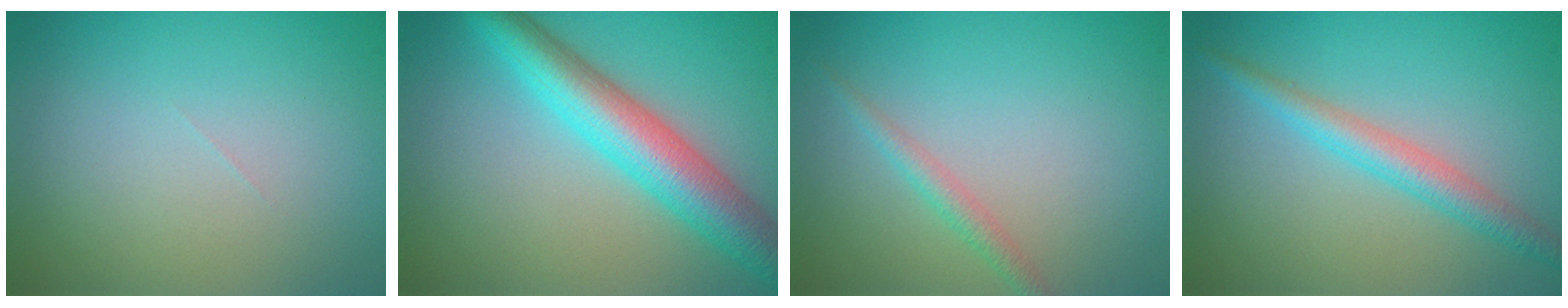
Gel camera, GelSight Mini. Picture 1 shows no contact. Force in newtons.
{"total": 6.8, "press": 6.8, "slide": 0.3}
{"total": 1.6, "press": 1.6, "slide": 0.0}
{"total": 3.0, "press": 3.0, "slide": 0.2}